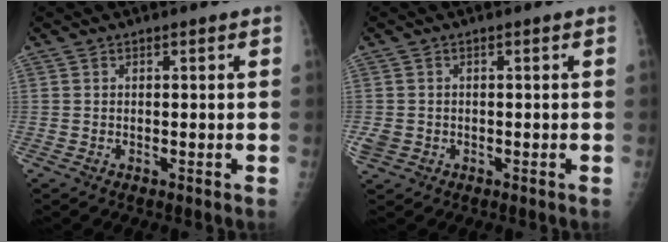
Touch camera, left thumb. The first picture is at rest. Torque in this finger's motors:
{"motor_torque": [0.06, 0.06, 0.34, 0.32, 0.07]}